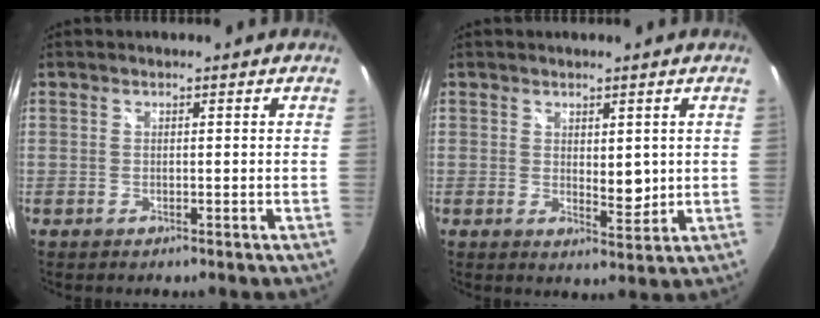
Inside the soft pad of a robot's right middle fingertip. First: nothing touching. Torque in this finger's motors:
{"motor_torque": [-0.22, -0.13, 0.07, 0.01]}